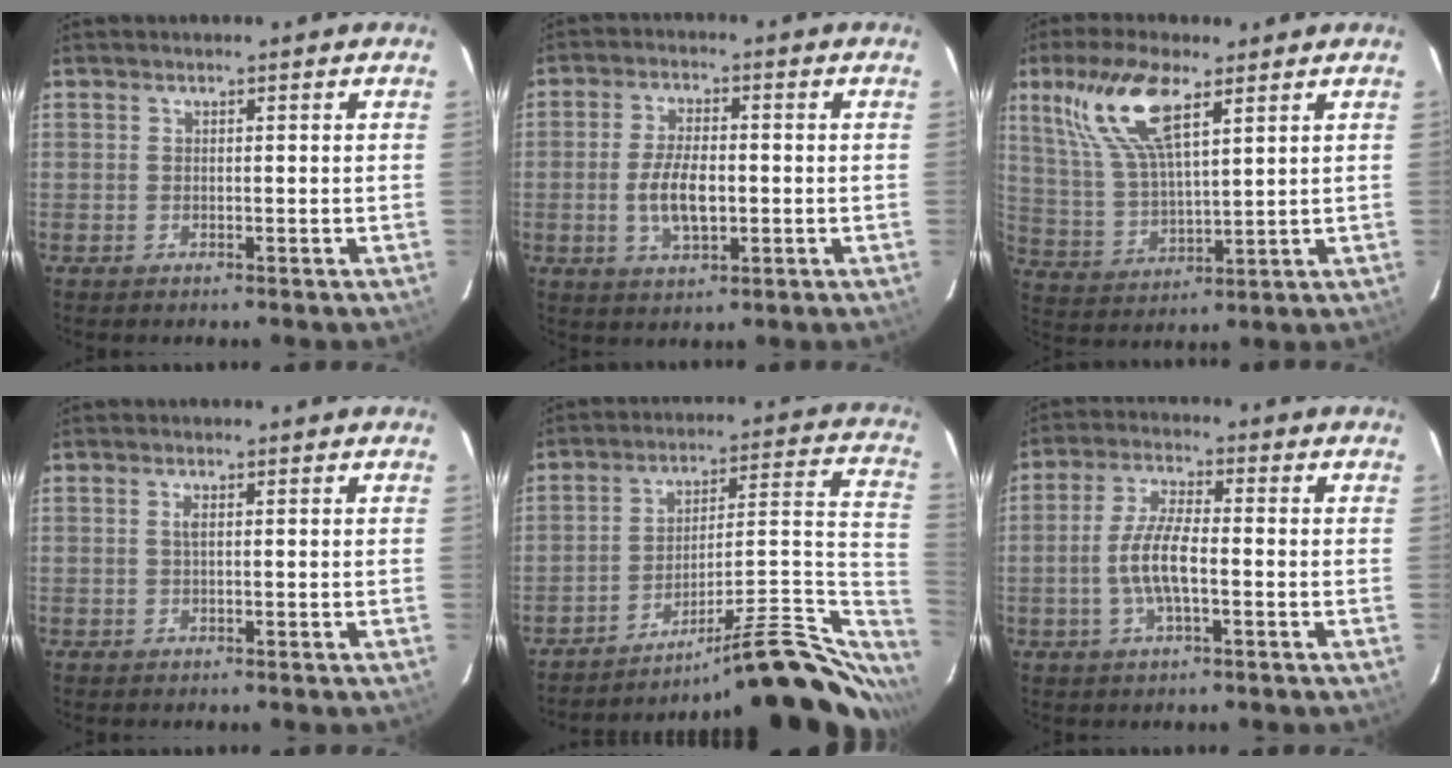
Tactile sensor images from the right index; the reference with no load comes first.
{"total": 7.5, "force": [-1.2, 3.4, 6.5], "torque": [-0.130, -0.003, -0.018]}
{"total": 13.6, "force": [7.5, 4.4, 10.4], "torque": [-0.210, 0.015, 0.156]}
{"total": 0.9, "force": [0.2, 0.2, 0.9], "torque": [-0.018, 0.002, 0.003]}
{"total": 23.1, "force": [-16.5, 4.1, 15.6], "torque": [-0.184, 0.015, -0.236]}
{"total": 7.4, "force": [-1.7, 2.0, 6.9], "torque": [-0.141, 0.003, -0.034]}